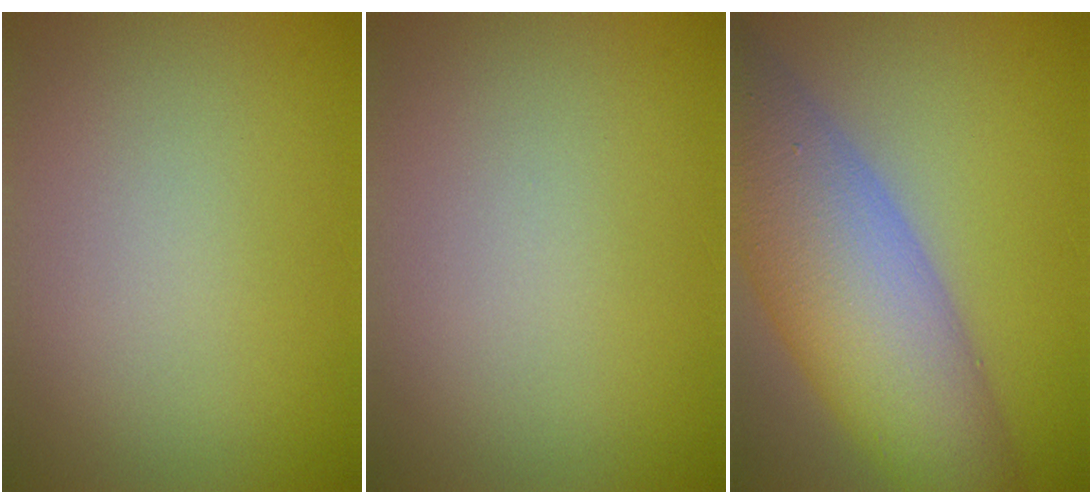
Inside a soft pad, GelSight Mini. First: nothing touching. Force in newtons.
{"total": 0.0}
{"total": 11.7, "press": 11.7, "slide": 0.6}